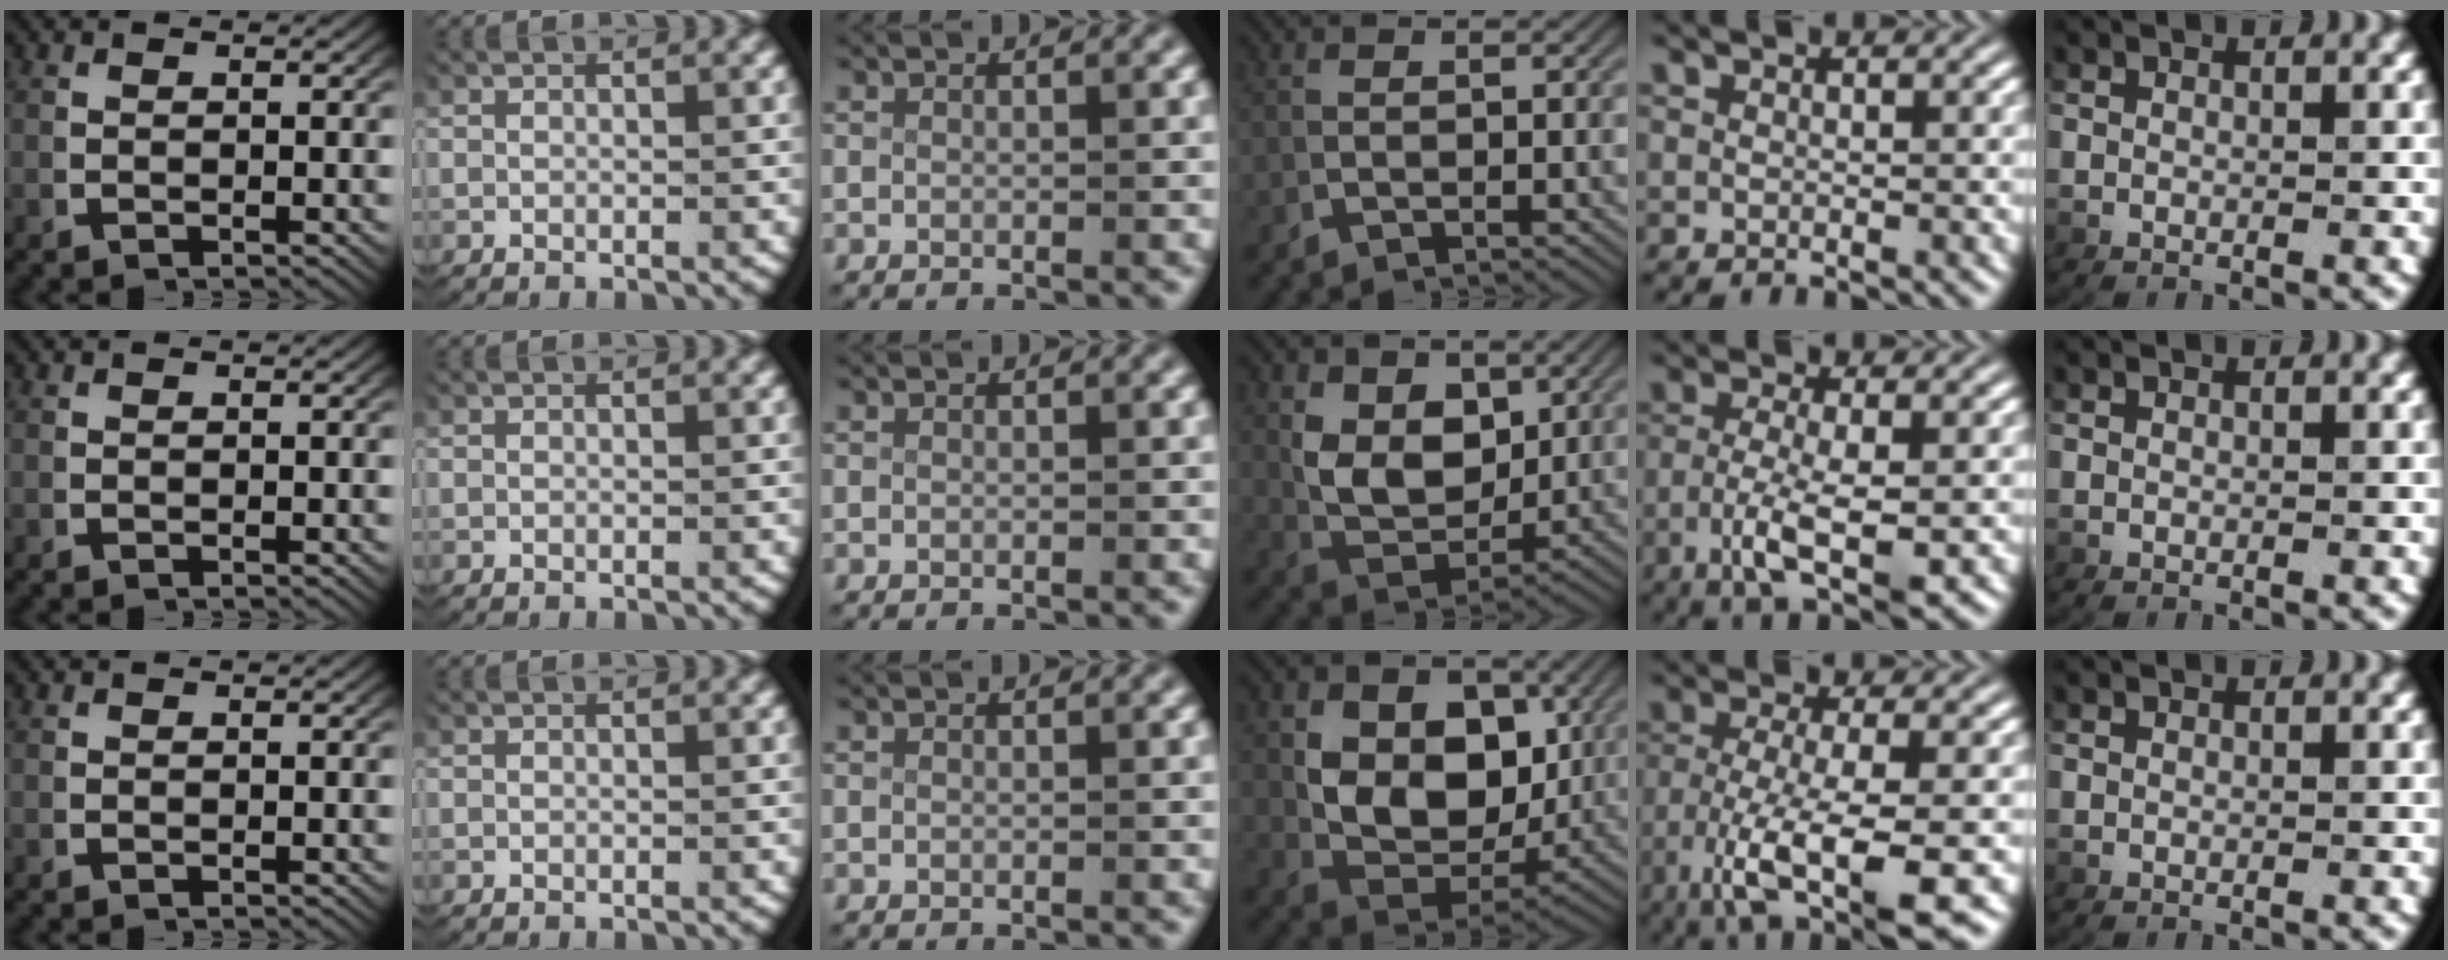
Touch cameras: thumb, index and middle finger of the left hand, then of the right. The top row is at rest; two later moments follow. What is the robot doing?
{"motion": "lift_and_place", "object": "key"}